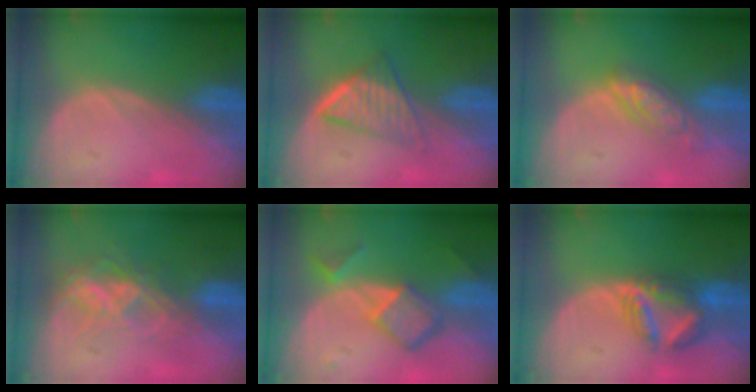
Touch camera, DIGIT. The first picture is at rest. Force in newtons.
{"total": 6.6, "press": 5.5, "slide": 3.6}
{"total": 5.5, "press": 5.0, "slide": 2.4}
{"total": 7.3, "press": 6.1, "slide": 3.9}
{"total": 6.8, "press": 5.8, "slide": 3.6}
{"total": 6.4, "press": 6.3, "slide": 0.9}